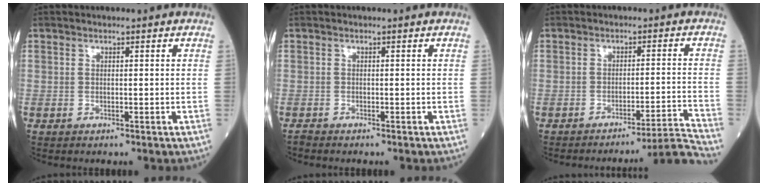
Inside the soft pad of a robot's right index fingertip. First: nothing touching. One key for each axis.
{"total": 0.9, "fx": -0.9, "fy": 0.0, "fz": 0.2, "tx": -0.011, "ty": -0.002, "tz": -0.017}
{"total": 9.4, "fx": -8.6, "fy": -3.6, "fz": 1.0, "tx": 0.012, "ty": 0.000, "tz": -0.119}